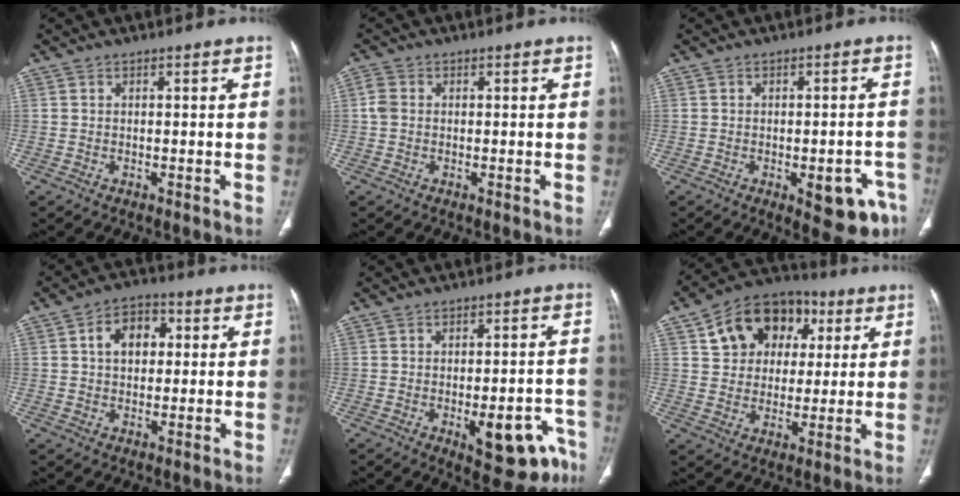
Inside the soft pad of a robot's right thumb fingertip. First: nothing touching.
{"total": 2.2, "force": [0.1, 1.7, 1.4], "torque": [-0.035, 0.005, -0.002]}
{"total": 9.4, "force": [-4.1, 3.8, 7.5], "torque": [-0.065, 0.015, -0.041]}
{"total": 7.6, "force": [1.6, 5.4, 5.2], "torque": [-0.063, 0.013, 0.020]}
{"total": 12.4, "force": [-6.0, 5.4, 9.4], "torque": [-0.085, 0.028, -0.067]}
{"total": 15.6, "force": [5.6, 12.0, 8.2], "torque": [-0.092, 0.011, 0.086]}